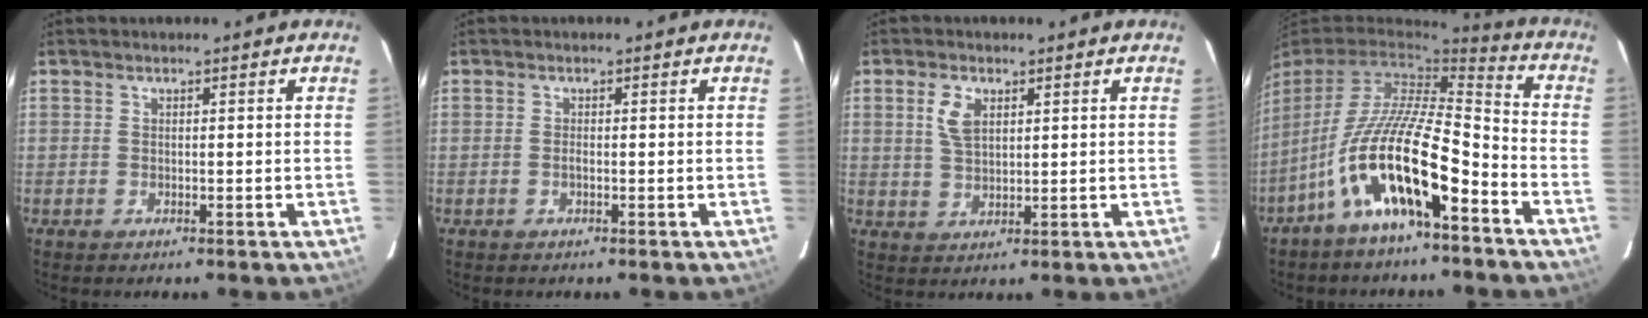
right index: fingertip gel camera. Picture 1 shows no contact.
{"total": 0.6, "force": [-0.3, 0.1, 0.5], "torque": [-0.008, 0.002, -0.007]}
{"total": 4.8, "force": [1.8, 2.7, 3.5], "torque": [-0.069, 0.007, 0.036]}
{"total": 15.6, "force": [-8.6, 3.5, 12.6], "torque": [-0.233, -0.008, -0.160]}